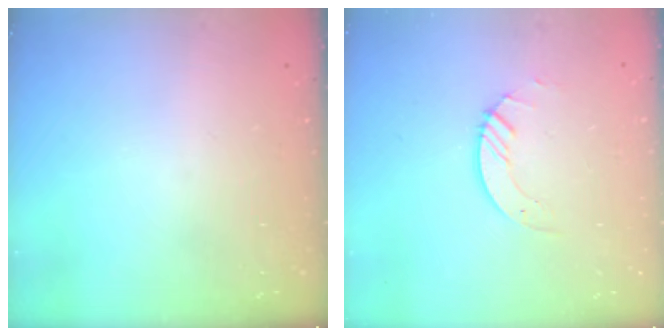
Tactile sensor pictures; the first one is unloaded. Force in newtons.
{"total": 3.7, "press": 3.7, "slide": 0.4}